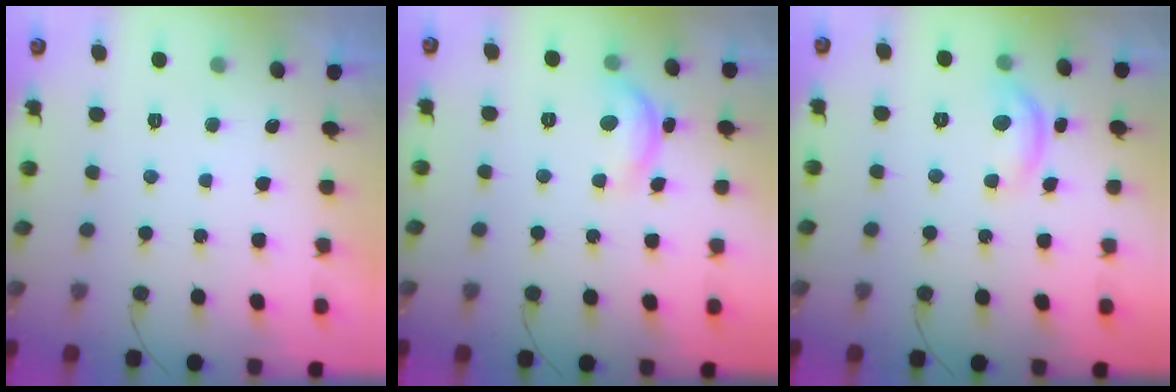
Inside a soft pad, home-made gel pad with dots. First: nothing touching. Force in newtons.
{"total": 9.6, "press": 9.6, "slide": 0.5}
{"total": 9.3, "press": 9.3, "slide": 0.4}